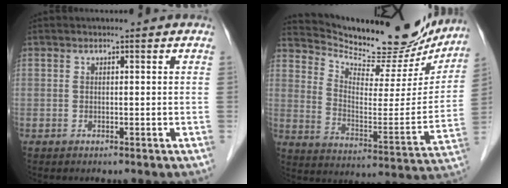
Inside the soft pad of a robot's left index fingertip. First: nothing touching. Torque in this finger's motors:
{"motor_torque": [0.55, -0.70, 0.24, 0.04]}